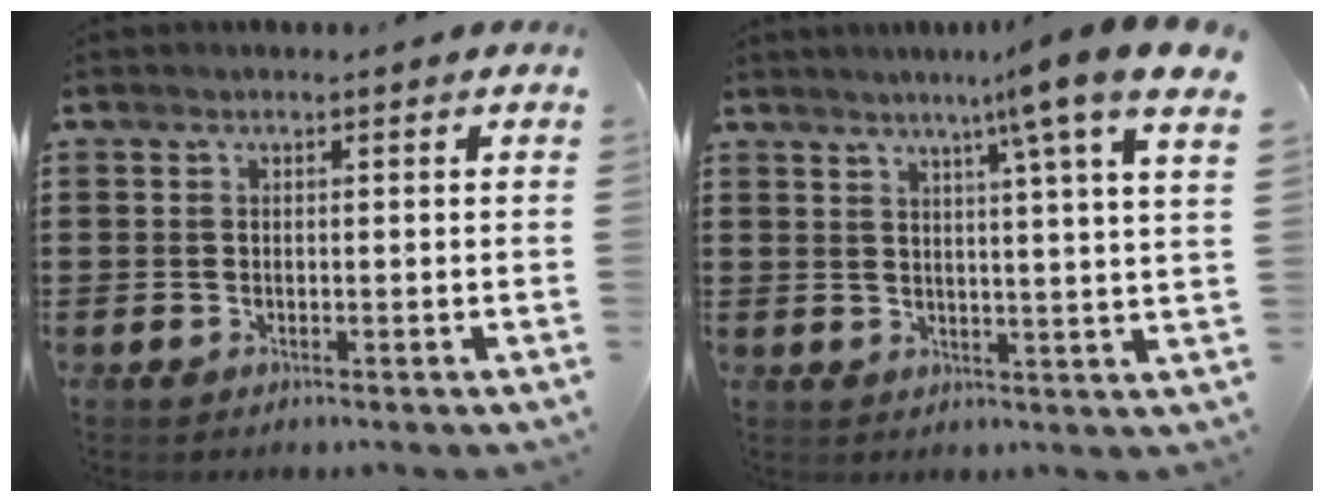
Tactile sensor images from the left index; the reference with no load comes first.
{"total": 8.5, "force": [5.9, -1.7, 5.8], "torque": [-0.102, -0.043, 0.081]}